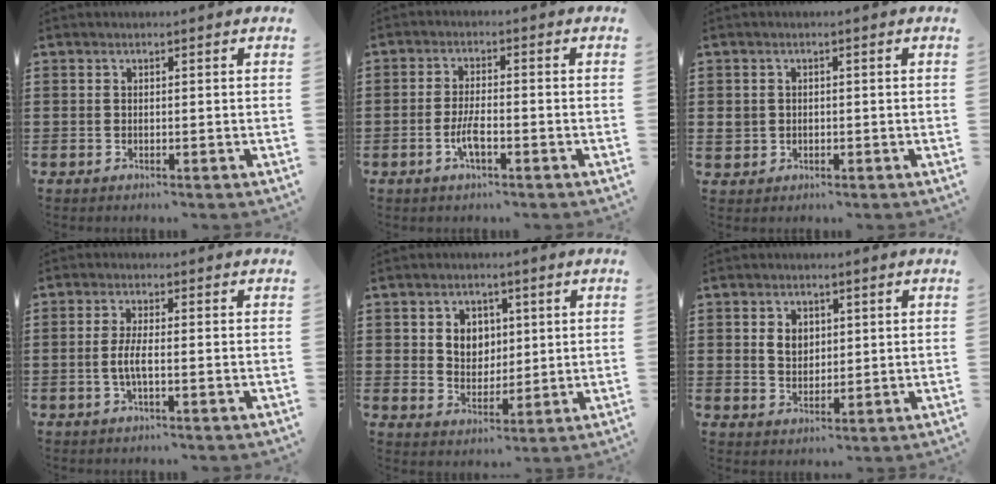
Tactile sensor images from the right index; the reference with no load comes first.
{"total": 4.7, "force": [-1.6, 1.4, 4.2], "torque": [-0.091, -0.002, -0.034]}
{"total": 1.6, "force": [-0.1, 1.6, 0.3], "torque": [-0.011, 0.008, -0.006]}
{"total": 3.4, "force": [-0.8, 0.5, 3.2], "torque": [-0.079, -0.008, -0.024]}
{"total": 4.6, "force": [1.3, 4.1, 1.5], "torque": [-0.039, 0.011, 0.019]}
{"total": 3.3, "force": [0.9, 2.6, 1.9], "torque": [-0.046, 0.010, 0.016]}